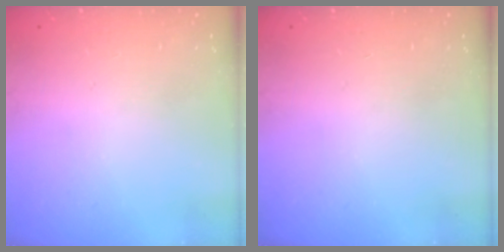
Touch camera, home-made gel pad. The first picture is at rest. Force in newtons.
{"total": 0.0}